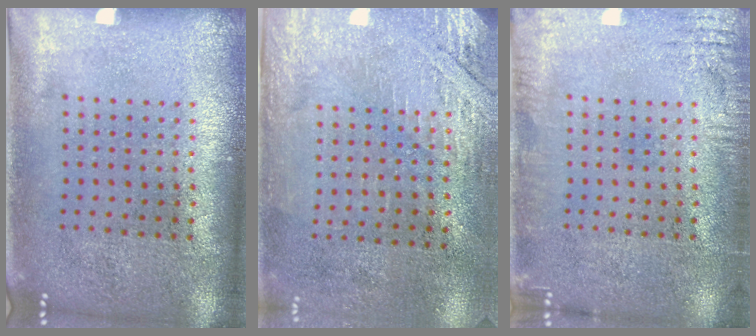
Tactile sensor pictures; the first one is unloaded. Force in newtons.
{"total": 2.8, "press": 2.4, "slide": 1.4}
{"total": 2.5, "press": 2.5, "slide": 0.2}